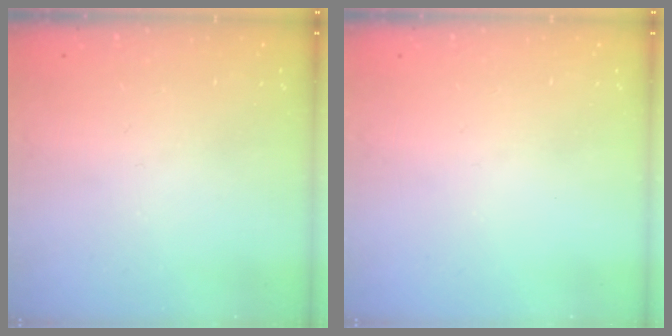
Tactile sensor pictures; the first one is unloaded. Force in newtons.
{"total": 0.0}